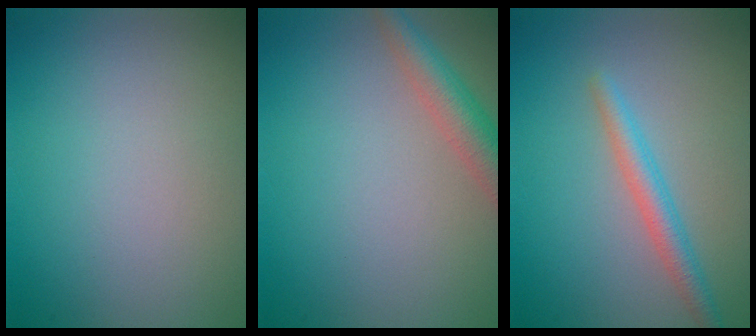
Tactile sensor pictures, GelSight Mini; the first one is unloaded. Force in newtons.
{"total": 3.4, "press": 3.4, "slide": 0.2}
{"total": 2.4, "press": 2.4, "slide": 0.0}